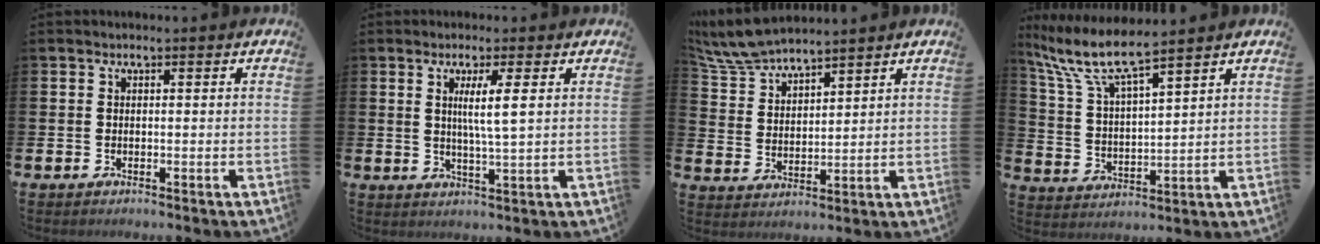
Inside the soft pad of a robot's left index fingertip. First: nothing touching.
{"total": 3.8, "force": [1.7, -0.4, 3.4], "torque": [-0.067, -0.010, 0.025]}
{"total": 7.4, "force": [7.1, 1.1, 1.8], "torque": [-0.068, -0.027, 0.133]}
{"total": 7.7, "force": [6.8, 1.0, 3.4], "torque": [-0.101, -0.034, 0.116]}